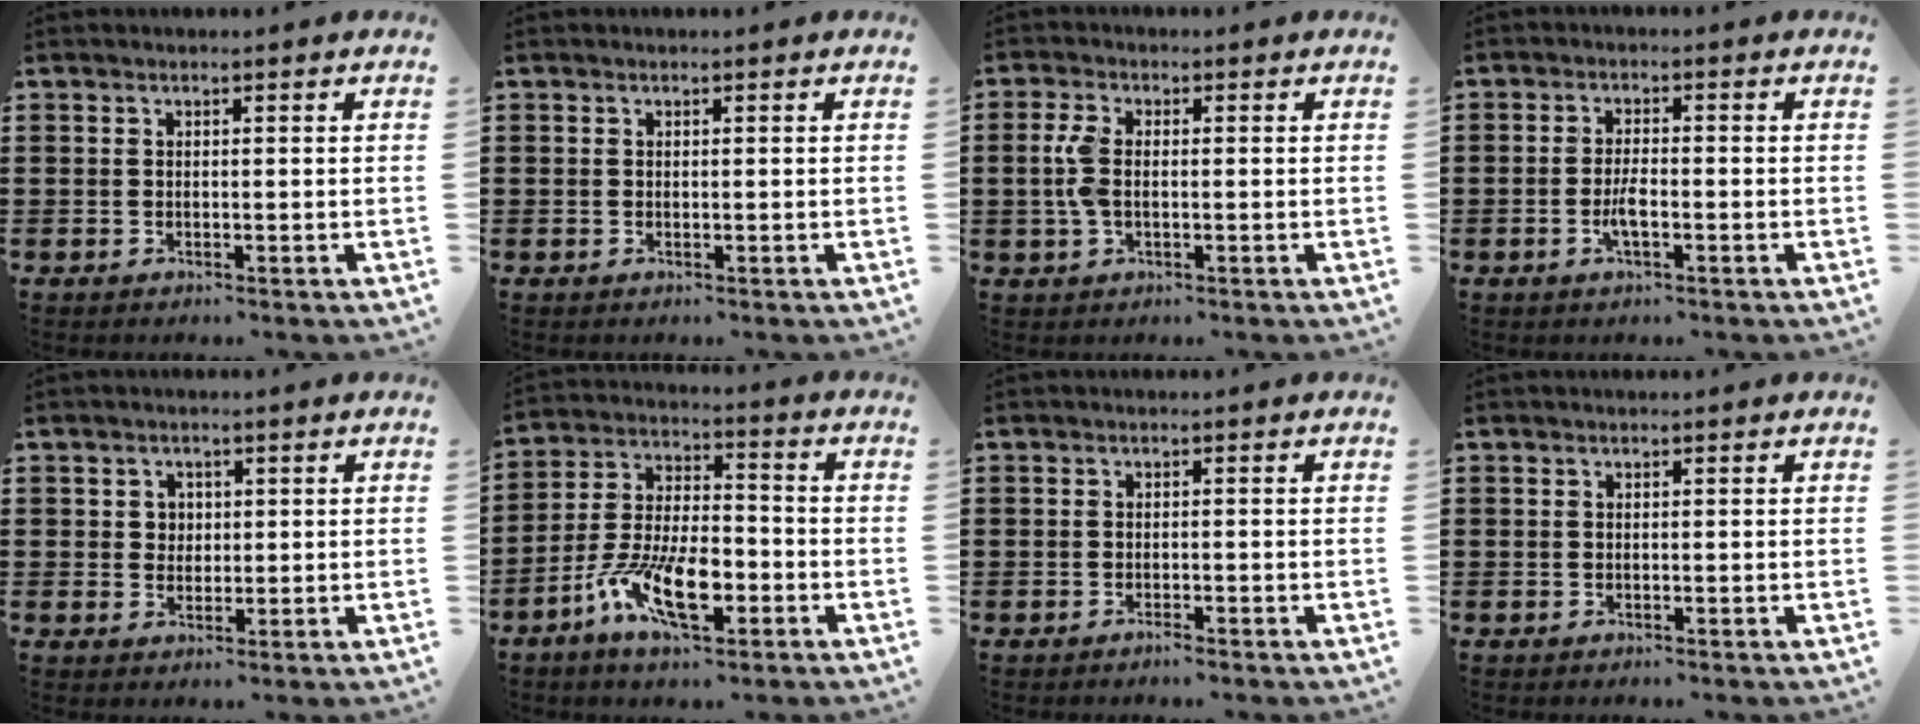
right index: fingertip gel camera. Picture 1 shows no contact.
{"total": 0.0}
{"total": 4.3, "force": [-0.2, 2.0, 3.8], "torque": [-0.099, -0.005, -0.012]}
{"total": 3.1, "force": [-1.3, 0.7, 2.7], "torque": [-0.062, -0.003, -0.028]}
{"total": 2.1, "force": [0.5, 2.0, 0.6], "torque": [-0.020, 0.011, 0.007]}
{"total": 11.6, "force": [-5.7, 4.7, 8.9], "torque": [-0.193, 0.004, -0.107]}
{"total": 1.0, "force": [-0.9, 0.1, 0.5], "torque": [-0.012, -0.003, -0.017]}
{"total": 0.0}